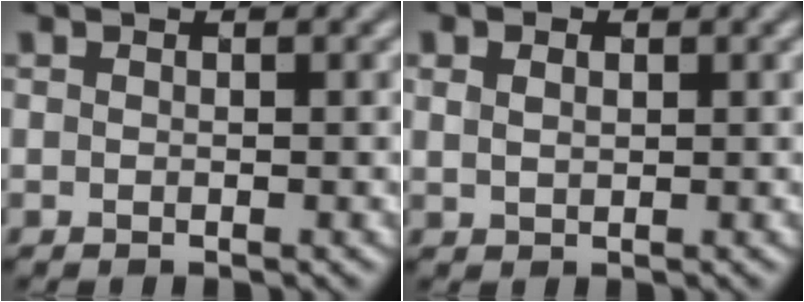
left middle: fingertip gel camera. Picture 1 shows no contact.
{"total": 2.5, "force": [1.1, 1.7, 1.4], "torque": [-0.025, 0.015, 0.007]}